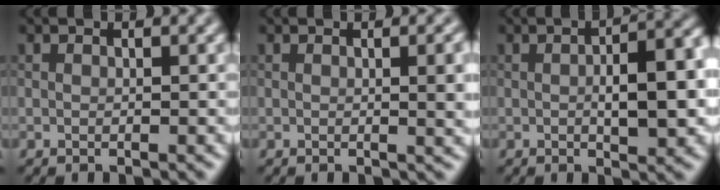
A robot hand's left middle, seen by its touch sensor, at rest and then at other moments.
{"total": 3.5, "force": [0.3, 1.0, 3.3], "torque": [-0.035, 0.004, 0.002]}
{"total": 6.7, "force": [-0.2, 2.4, 6.2], "torque": [-0.089, 0.000, 0.000]}